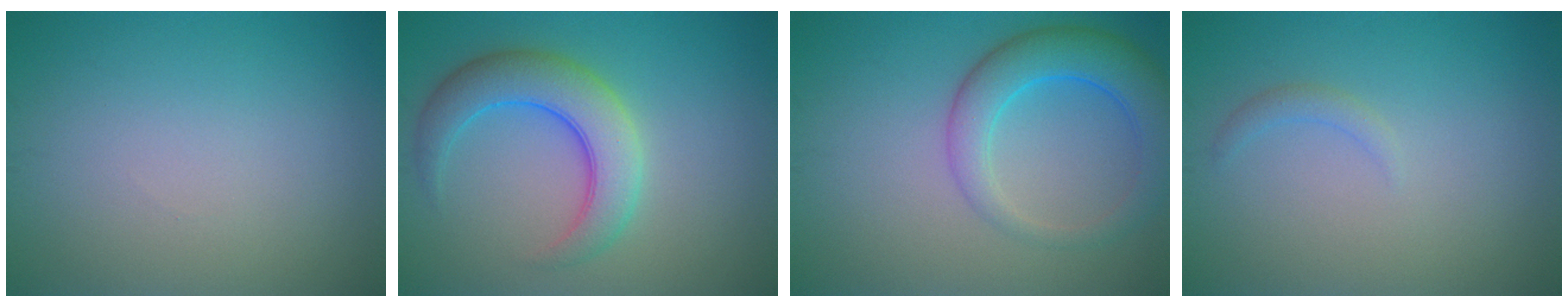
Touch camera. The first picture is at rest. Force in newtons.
{"total": 5.8, "press": 5.8, "slide": 0.3}
{"total": 5.4, "press": 5.4, "slide": 0.3}
{"total": 1.0, "press": 1.0, "slide": 0.2}